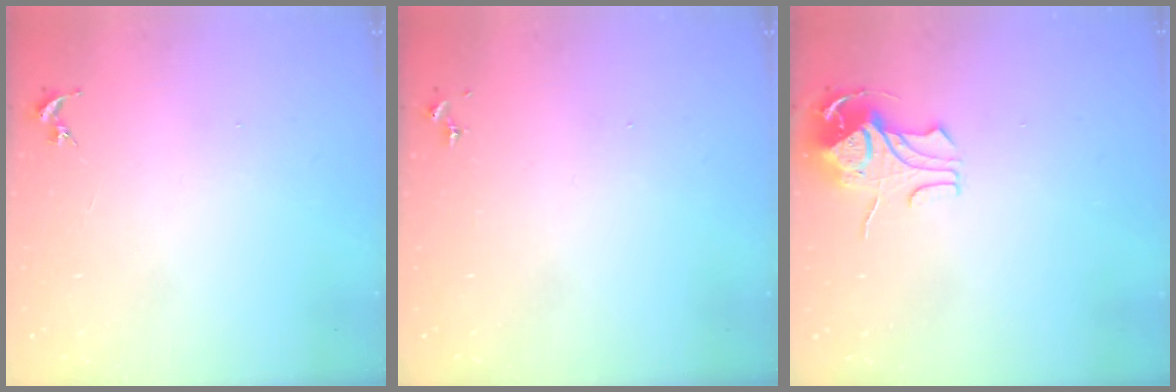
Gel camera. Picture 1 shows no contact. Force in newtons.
{"total": 0.0}
{"total": 8.5, "press": 8.4, "slide": 0.8}